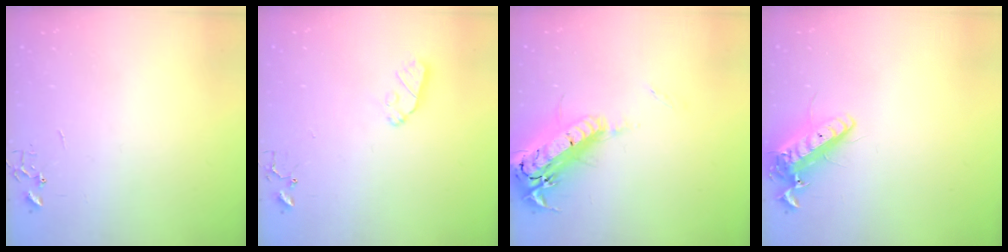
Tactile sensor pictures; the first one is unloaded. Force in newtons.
{"total": 7.3, "press": 7.2, "slide": 0.5}
{"total": 22.8, "press": 22.3, "slide": 4.6}
{"total": 14.0, "press": 13.7, "slide": 2.8}